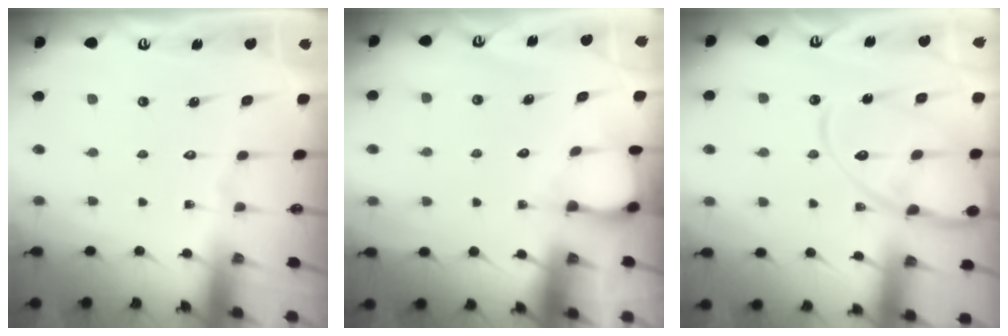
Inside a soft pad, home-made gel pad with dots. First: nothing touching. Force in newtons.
{"total": 3.6, "press": 3.6, "slide": 0.5}
{"total": 15.1, "press": 15.1, "slide": 1.3}